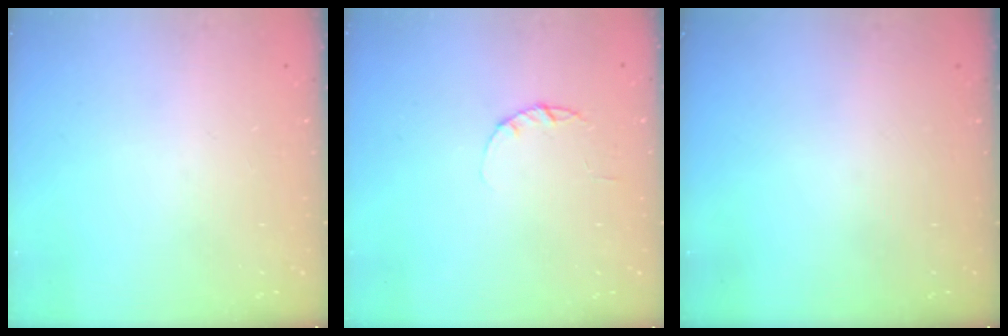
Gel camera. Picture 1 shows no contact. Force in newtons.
{"total": 2.2, "press": 2.2, "slide": 0.4}
{"total": 0.0}